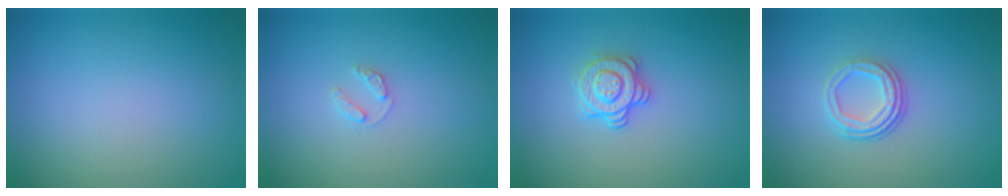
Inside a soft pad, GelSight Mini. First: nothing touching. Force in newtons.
{"total": 1.1, "press": 1.1, "slide": 0.2}
{"total": 2.9, "press": 2.5, "slide": 1.4}
{"total": 3.5, "press": 2.5, "slide": 2.5}